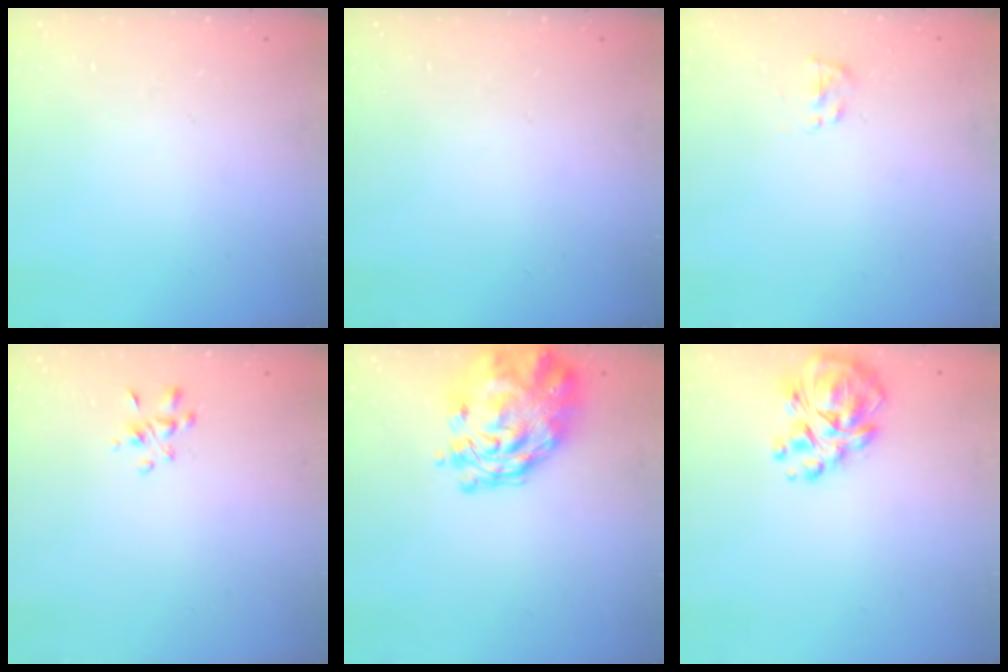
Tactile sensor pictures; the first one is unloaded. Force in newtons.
{"total": 0.0}
{"total": 1.5, "press": 1.3, "slide": 0.7}
{"total": 3.4, "press": 3.3, "slide": 0.9}
{"total": 9.7, "press": 9.0, "slide": 3.6}
{"total": 12.1, "press": 11.5, "slide": 3.7}